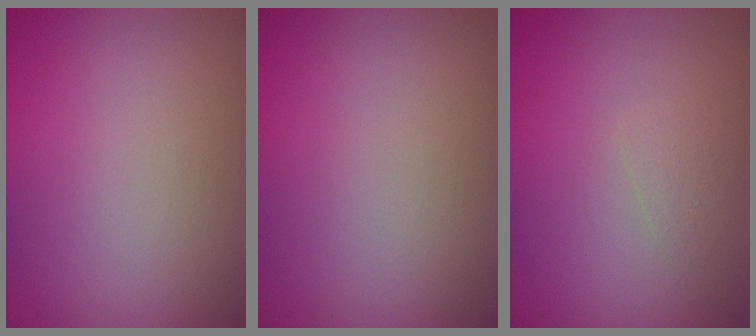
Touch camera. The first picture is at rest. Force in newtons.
{"total": 0.0}
{"total": 0.9, "press": 0.9, "slide": 0.1}